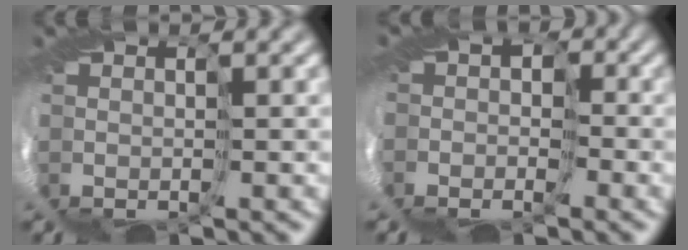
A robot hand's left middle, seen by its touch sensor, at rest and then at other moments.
{"total": 5.5, "force": [-1.2, 4.8, 2.5], "torque": [-0.045, 0.004, -0.038]}